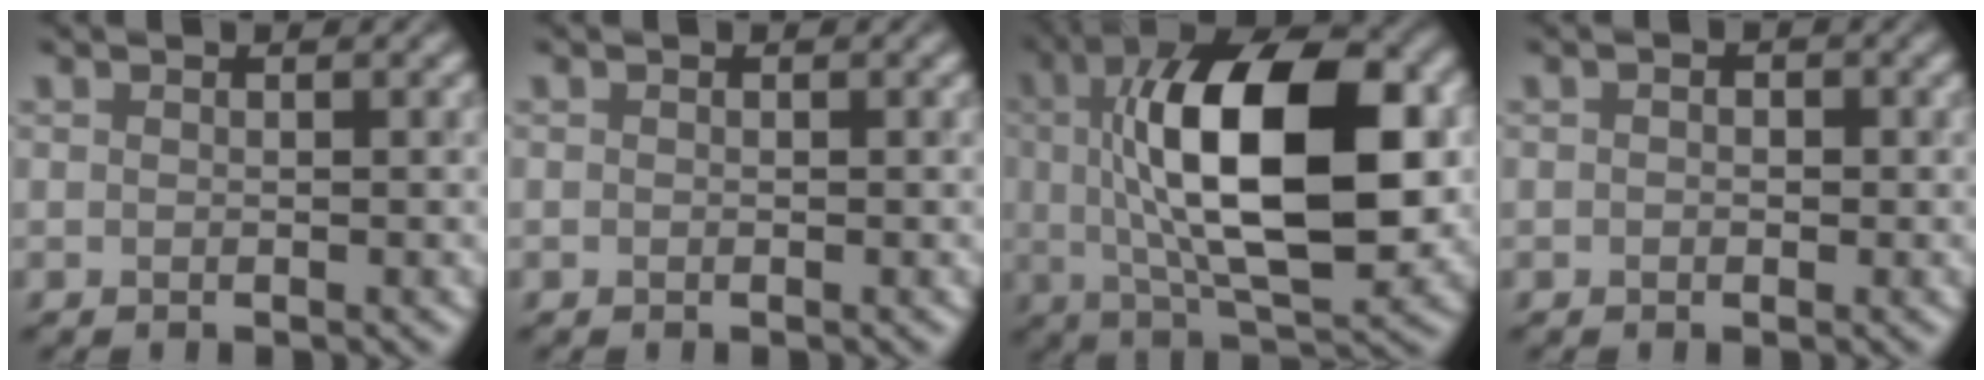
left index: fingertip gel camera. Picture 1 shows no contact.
{"total": 0.0}
{"total": 14.6, "force": [1.5, 6.6, 13.0], "torque": [-0.206, 0.010, 0.021]}
{"total": 1.0, "force": [0.1, 0.8, 0.6], "torque": [-0.007, -0.004, -0.003]}